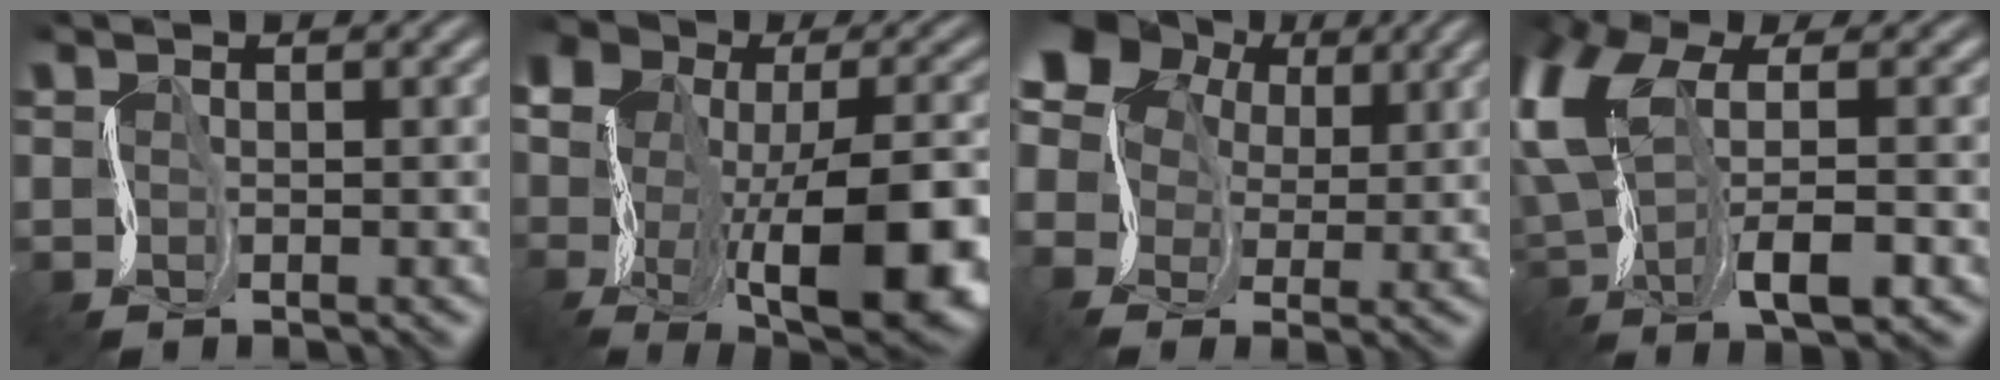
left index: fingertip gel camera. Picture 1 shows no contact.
{"total": 17.3, "force": [-3.3, 9.5, 14.1], "torque": [-0.216, -0.026, -0.031]}
{"total": 9.0, "force": [3.1, 6.9, 4.8], "torque": [-0.122, 0.027, 0.043]}
{"total": 8.7, "force": [0.4, 3.9, 7.7], "torque": [-0.178, 0.007, -0.003]}